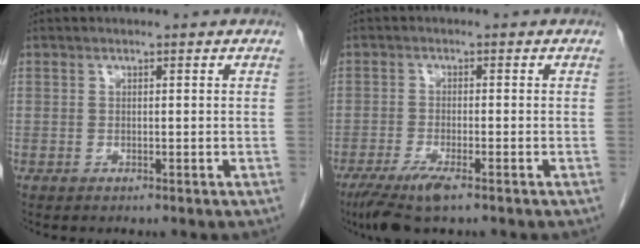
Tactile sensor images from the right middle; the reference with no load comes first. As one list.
[{"total": 5.8, "force": [-3.8, 0.7, 4.3], "torque": [-0.086, -0.016, -0.068]}]